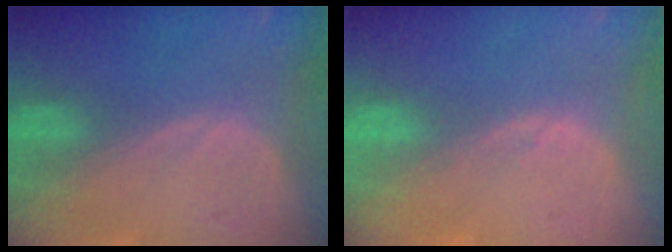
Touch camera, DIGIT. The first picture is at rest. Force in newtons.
{"total": 1.0, "press": 0.9, "slide": 0.3}